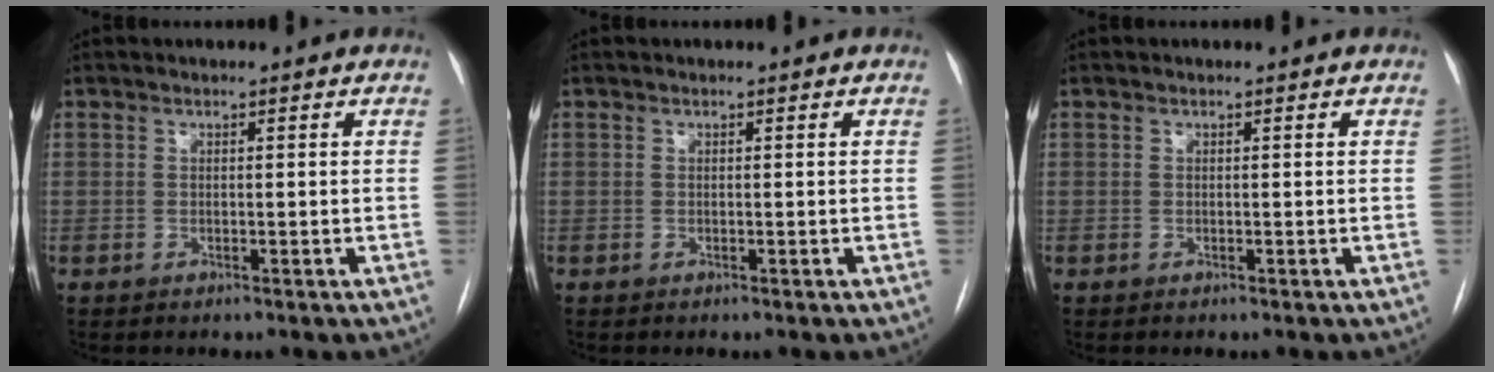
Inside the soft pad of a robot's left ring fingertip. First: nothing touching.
{"total": 0.0}
{"total": 0.0}